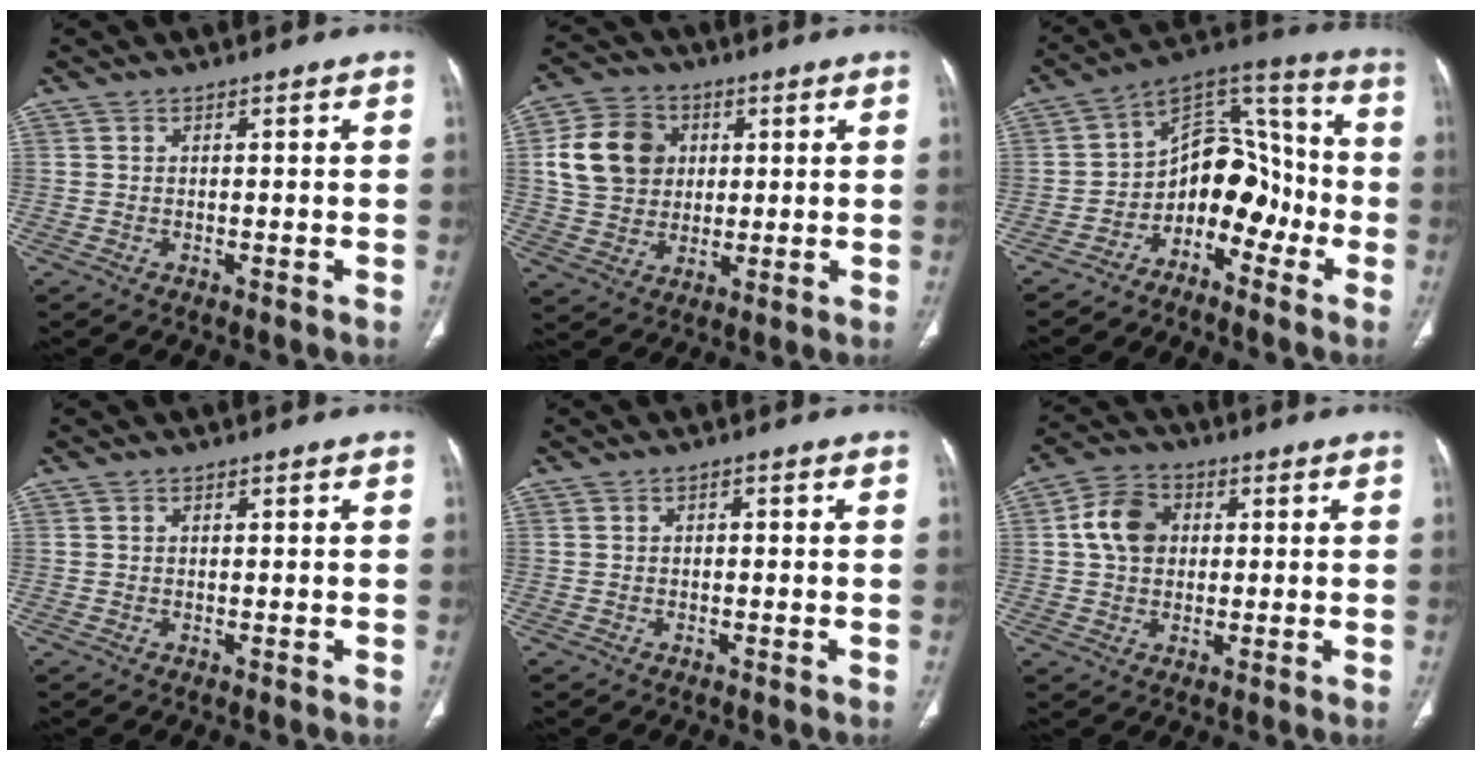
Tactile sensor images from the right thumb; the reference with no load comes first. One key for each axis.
{"total": 13.1, "fx": 2.7, "fy": 10.8, "fz": 6.9, "tx": -0.107, "ty": 0.006, "tz": 0.049}
{"total": 12.6, "fx": -5.3, "fy": 8.5, "fz": 7.7, "tx": -0.070, "ty": 0.099, "tz": -0.099}
{"total": 0.0}
{"total": 0.8, "fx": 0.1, "fy": 0.6, "fz": 0.5, "tx": -0.005, "ty": 0.003, "tz": -0.002}
{"total": 8.3, "fx": 1.4, "fy": 6.5, "fz": 5.1, "tx": -0.079, "ty": 0.012, "tz": 0.018}